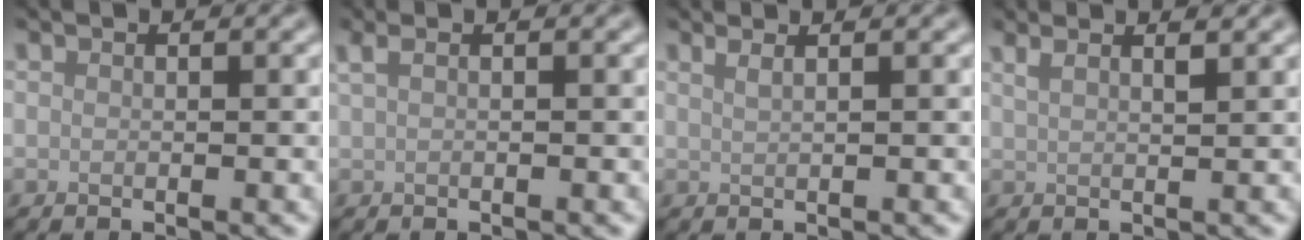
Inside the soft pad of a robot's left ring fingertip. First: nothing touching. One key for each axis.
{"total": 1.4, "fx": 0.6, "fy": 0.5, "fz": 1.2, "tx": -0.023, "ty": 0.002, "tz": 0.010}
{"total": 2.5, "fx": 1.6, "fy": 1.2, "fz": 1.6, "tx": -0.003, "ty": 0.005, "tz": -0.005}
{"total": 3.3, "fx": 2.1, "fy": 1.3, "fz": 2.2, "tx": -0.012, "ty": 0.011, "tz": 0.004}